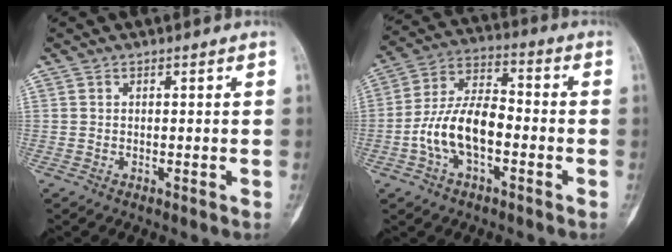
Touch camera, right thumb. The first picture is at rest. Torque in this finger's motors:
{"motor_torque": [0.32, 0.15, 0.20, -0.18, 0.07]}